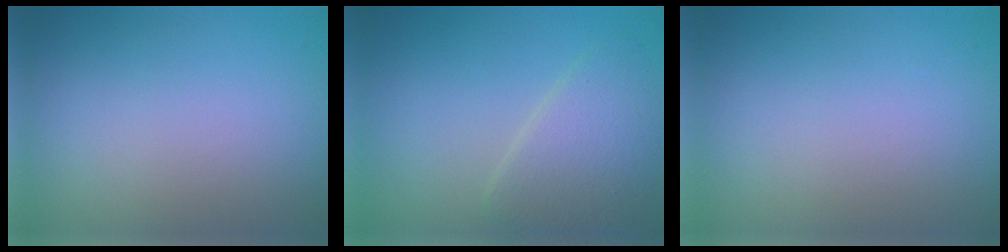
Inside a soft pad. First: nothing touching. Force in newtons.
{"total": 4.0, "press": 4.0, "slide": 0.2}
{"total": 0.0}